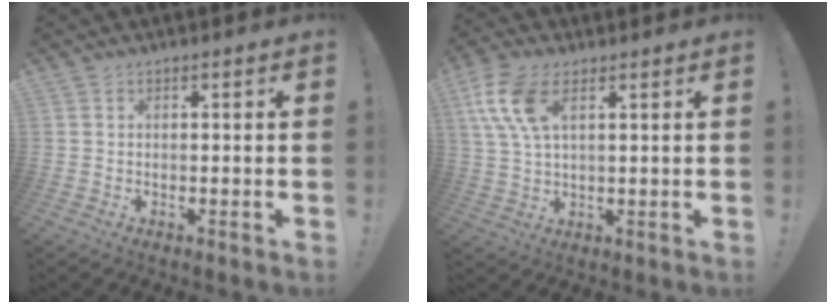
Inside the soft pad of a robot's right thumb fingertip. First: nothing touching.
{"total": 11.1, "force": [4.5, 5.7, 8.4], "torque": [-0.173, -0.006, 0.085]}